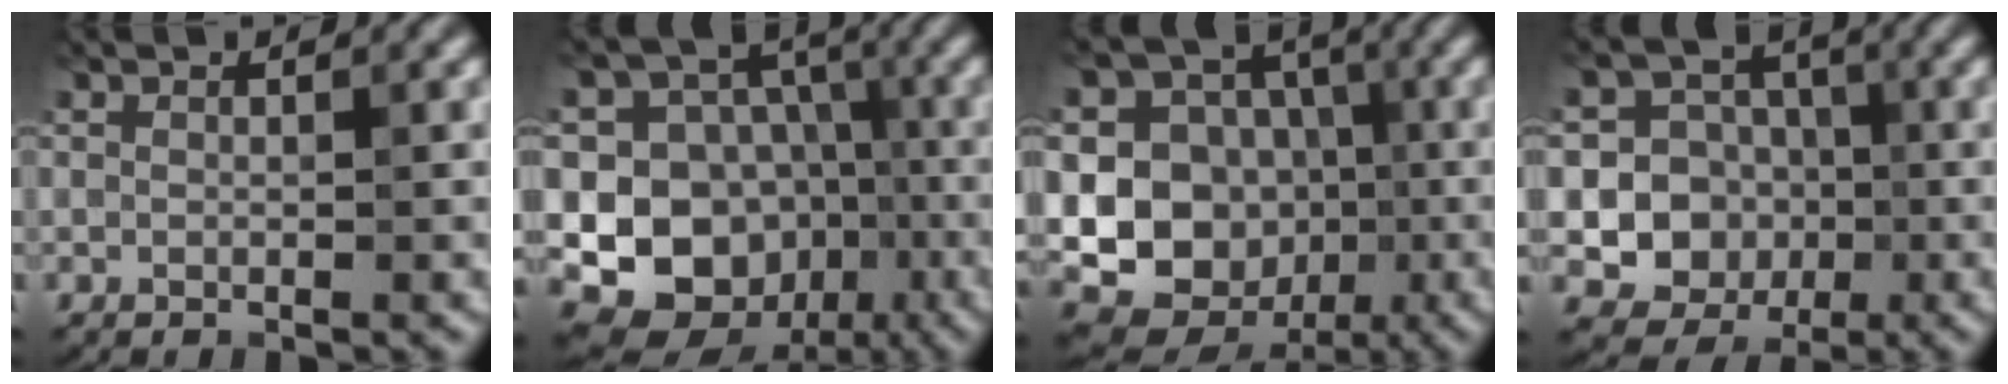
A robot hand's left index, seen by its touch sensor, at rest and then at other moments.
{"total": 11.3, "force": [-2.9, 10.1, 4.3], "torque": [-0.072, 0.006, -0.070]}
{"total": 15.8, "force": [-2.3, 14.6, 5.8], "torque": [-0.128, 0.000, -0.049]}
{"total": 10.1, "force": [-1.9, 9.5, 2.7], "torque": [-0.042, -0.001, -0.049]}